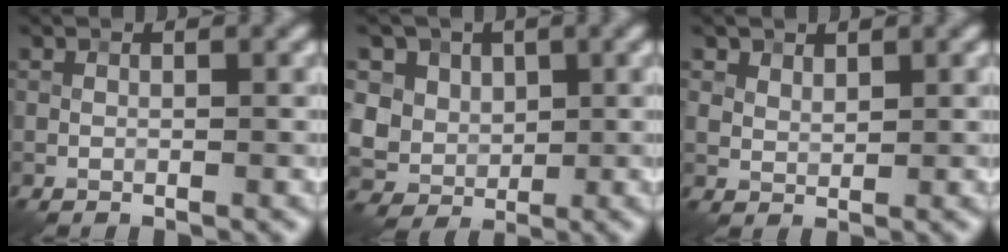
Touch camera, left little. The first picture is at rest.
{"total": 6.8, "force": [2.0, 5.8, 3.0], "torque": [-0.050, 0.016, 0.020]}
{"total": 1.8, "force": [1.3, 1.1, 0.6], "torque": [-0.015, -0.003, 0.031]}